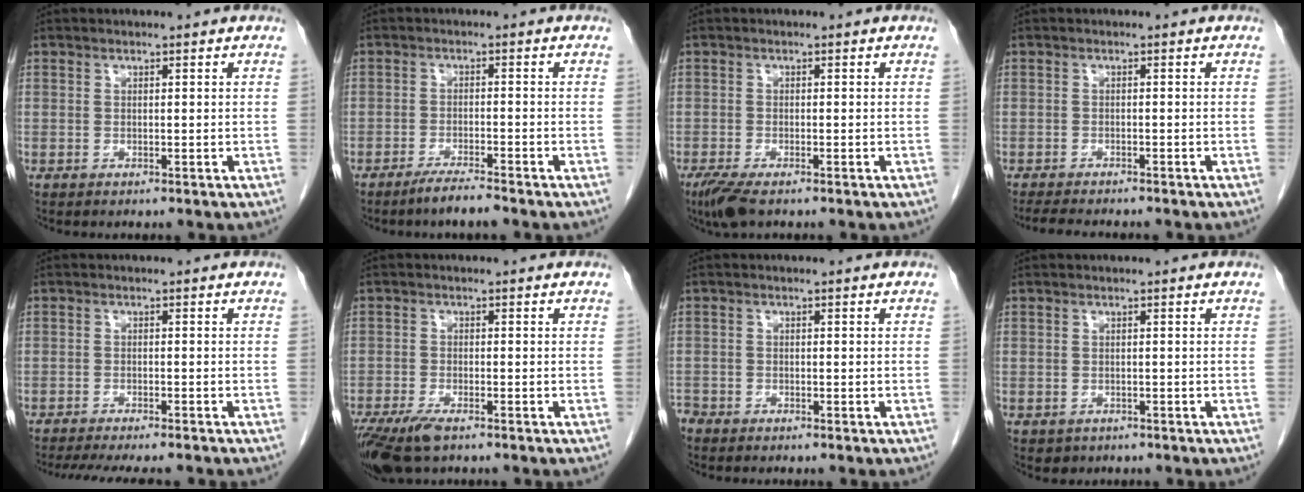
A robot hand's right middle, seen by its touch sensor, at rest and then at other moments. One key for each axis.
{"total": 3.7, "fx": -3.1, "fy": -0.2, "fz": 2.1, "tx": -0.042, "ty": -0.009, "tz": -0.058}
{"total": 3.9, "fx": -2.7, "fy": 0.8, "fz": 2.6, "tx": -0.055, "ty": -0.011, "tz": -0.048}
{"total": 6.8, "fx": -6.0, "fy": 1.1, "fz": 3.0, "tx": -0.045, "ty": -0.013, "tz": -0.089}
{"total": 11.4, "fx": -10.0, "fy": 1.8, "fz": 5.3, "tx": -0.074, "ty": -0.013, "tz": -0.133}
{"total": 6.9, "fx": -4.9, "fy": 2.0, "fz": 4.5, "tx": -0.085, "ty": -0.016, "tz": -0.086}
{"total": 2.1, "fx": -1.9, "fy": 0.7, "fz": 0.3, "tx": -0.005, "ty": -0.003, "tz": -0.033}
{"total": 1.4, "fx": -0.8, "fy": 1.1, "fz": 0.2, "tx": -0.010, "ty": 0.001, "tz": -0.006}